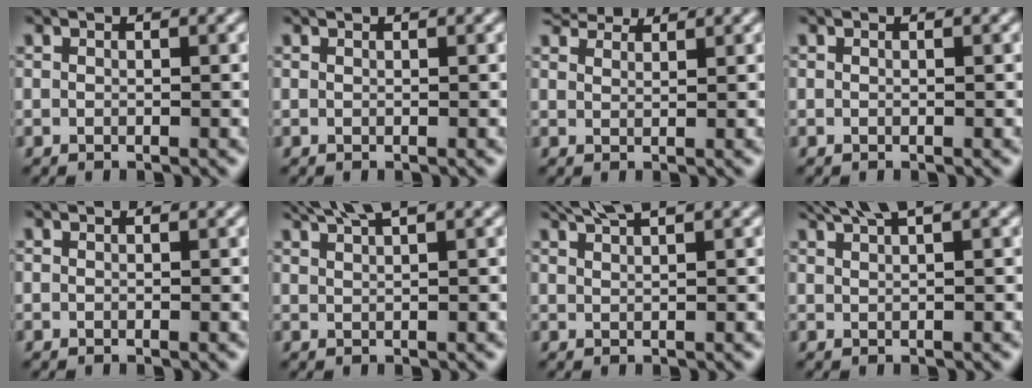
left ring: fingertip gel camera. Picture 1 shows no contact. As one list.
[{"total": 0.0}, {"total": 4.0, "force": [3.8, 0.6, 1.0], "torque": [-0.024, 0.003, 0.057]}, {"total": 0.0}, {"total": 0.0}, {"total": 3.5, "force": [2.8, 0.4, 2.0], "torque": [-0.021, 0.007, 0.044]}, {"total": 3.1, "force": [2.5, 0.4, 1.7], "torque": [-0.019, 0.007, 0.040]}, {"total": 3.0, "force": [2.3, 0.4, 1.9], "torque": [-0.018, 0.007, 0.040]}]